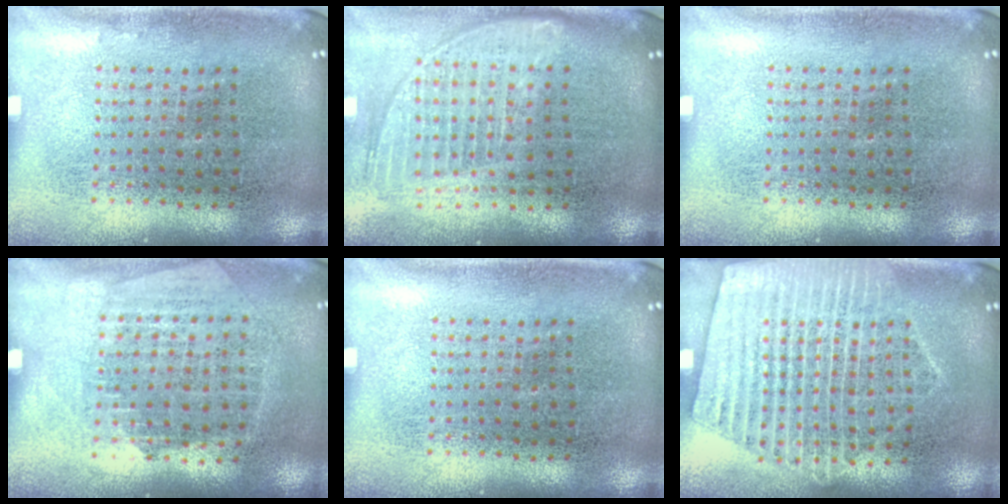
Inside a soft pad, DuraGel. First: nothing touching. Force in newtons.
{"total": 1.8, "press": 1.5, "slide": 0.9}
{"total": 0.0}
{"total": 1.2, "press": 1.1, "slide": 0.6}
{"total": 0.0}
{"total": 2.0, "press": 1.8, "slide": 0.9}